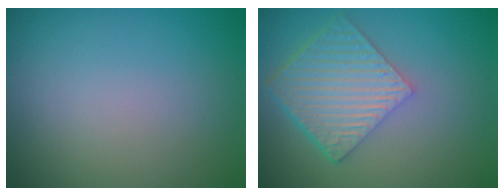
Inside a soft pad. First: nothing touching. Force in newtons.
{"total": 6.5, "press": 4.6, "slide": 4.6}